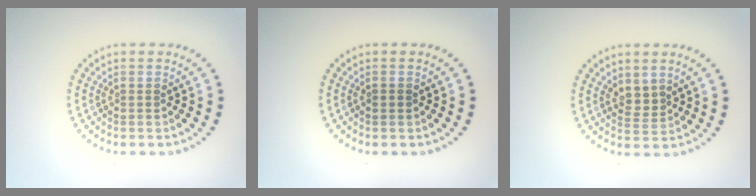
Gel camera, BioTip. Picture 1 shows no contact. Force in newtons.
{"total": 0.9, "press": 0.9, "slide": 0.1}
{"total": 1.7, "press": 1.3, "slide": 1.1}